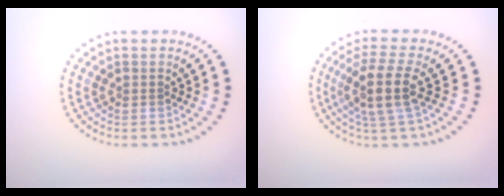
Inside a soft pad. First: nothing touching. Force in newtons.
{"total": 3.9, "press": 3.1, "slide": 2.4}